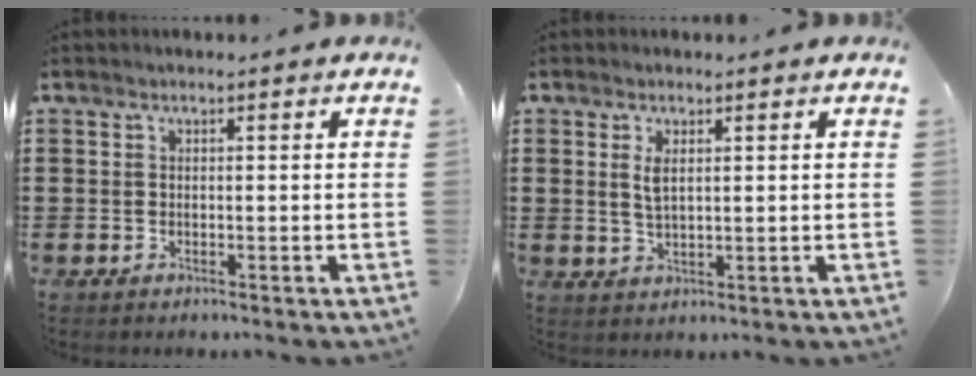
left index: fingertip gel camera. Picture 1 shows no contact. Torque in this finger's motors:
{"motor_torque": [0.59, 0.47, 0.12, 0.02]}